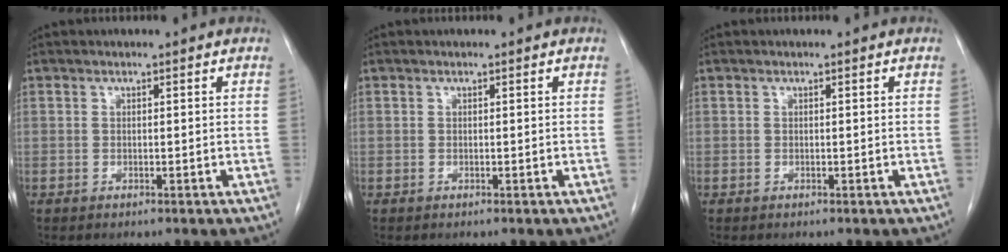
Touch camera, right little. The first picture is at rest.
{"total": 0.0}
{"total": 0.0}